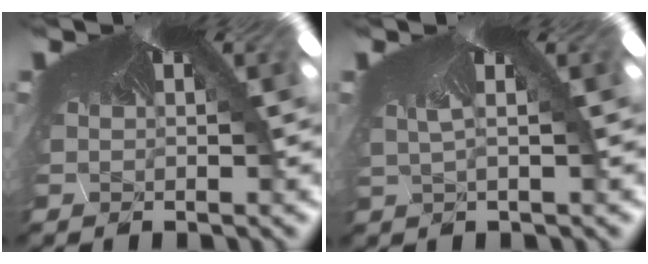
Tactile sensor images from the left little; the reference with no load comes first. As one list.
[{"total": 2.1, "force": [-1.6, -1.3, -0.1], "torque": [0.013, -0.018, -0.011]}]